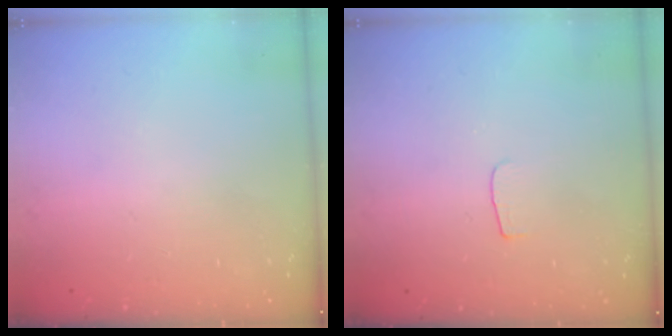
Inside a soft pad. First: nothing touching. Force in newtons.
{"total": 3.0, "press": 3.0, "slide": 0.3}